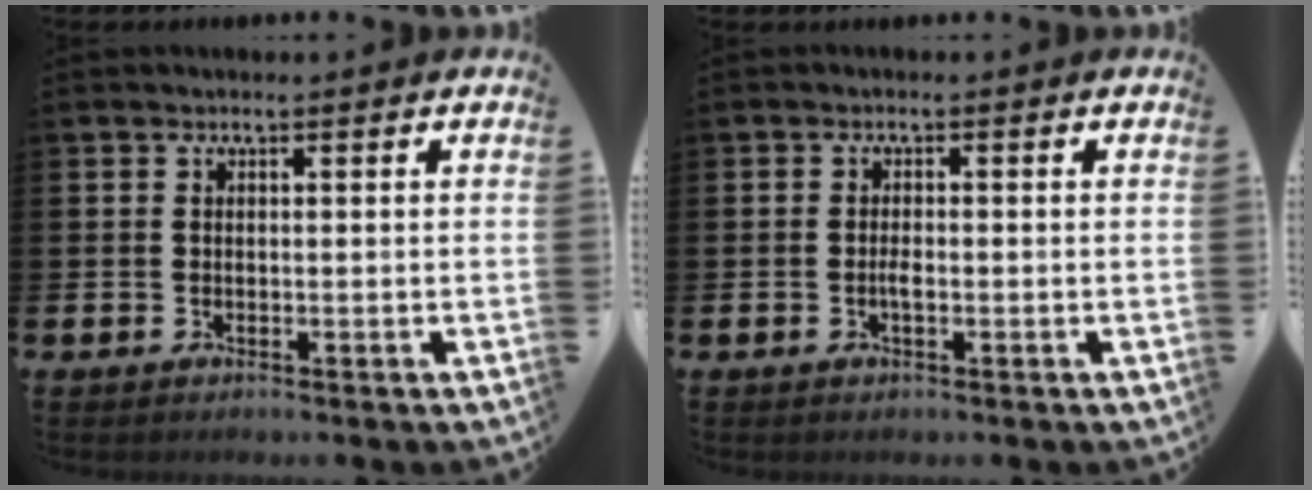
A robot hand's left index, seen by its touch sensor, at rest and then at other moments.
{"total": 1.2, "force": [-0.4, 0.4, 1.1], "torque": [-0.021, 0.001, -0.008]}